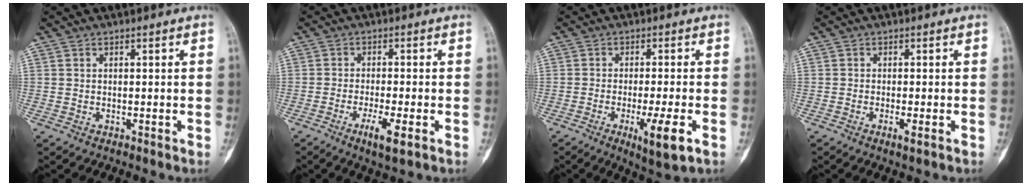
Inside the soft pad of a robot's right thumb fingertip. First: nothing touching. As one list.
[{"total": 5.1, "force": [-2.3, 0.8, 4.5], "torque": [-0.087, -0.004, -0.041]}, {"total": 7.4, "force": [-2.7, 0.9, 6.8], "torque": [-0.120, -0.009, -0.039]}, {"total": 1.7, "force": [-0.7, 0.2, 1.6], "torque": [-0.032, -0.005, -0.015]}]